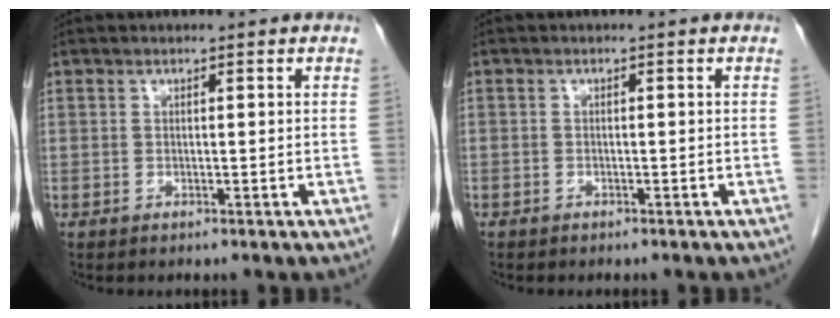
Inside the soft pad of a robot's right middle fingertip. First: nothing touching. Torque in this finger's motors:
{"motor_torque": [1.07, -1.07, -0.21, -0.21]}